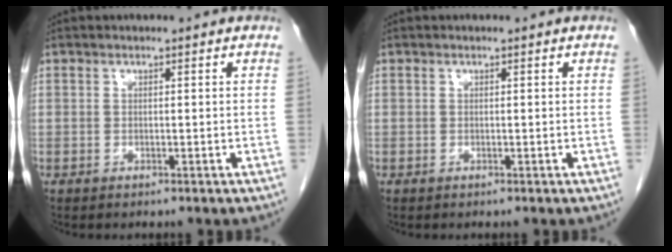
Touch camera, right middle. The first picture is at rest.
{"total": 0.0}